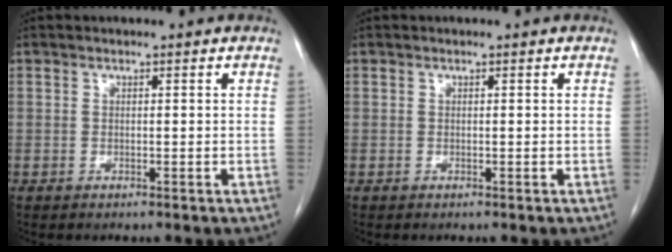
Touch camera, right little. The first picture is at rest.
{"total": 0.0}